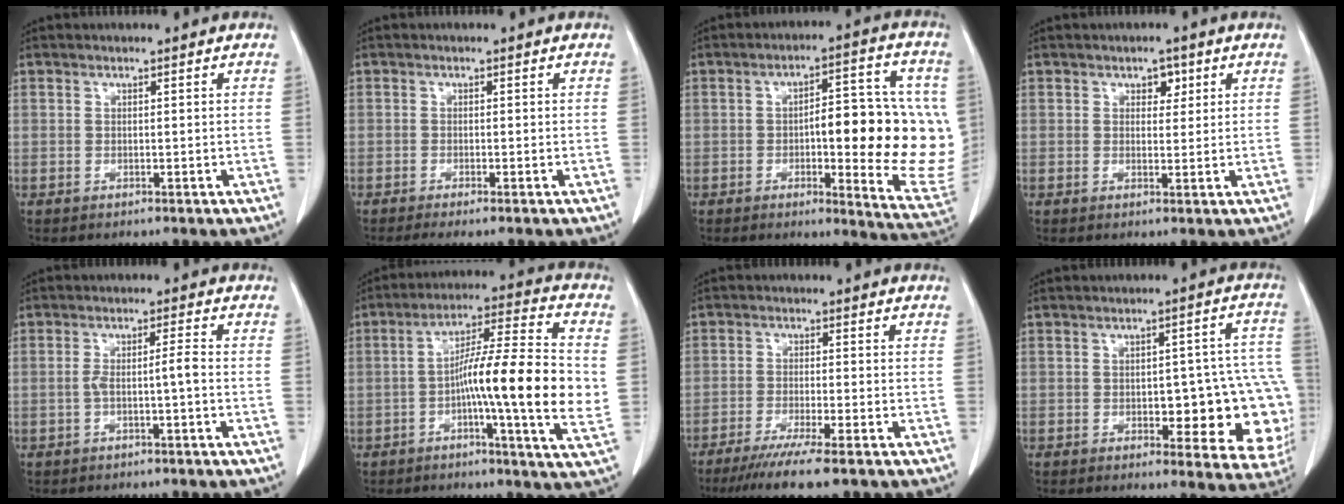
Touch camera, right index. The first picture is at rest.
{"total": 2.0, "force": [-1.5, -0.2, 1.3], "torque": [-0.021, -0.003, -0.027]}
{"total": 18.2, "force": [-0.6, 4.4, 17.6], "torque": [-0.177, 0.017, 0.004]}
{"total": 2.3, "force": [1.1, 1.5, 1.3], "torque": [-0.013, 0.002, 0.015]}
{"total": 3.0, "force": [-1.0, -0.2, 2.8], "torque": [-0.051, 0.012, -0.014]}
{"total": 16.6, "force": [-1.7, 0.3, 16.5], "torque": [-0.261, 0.003, -0.038]}
{"total": 8.6, "force": [-6.5, -0.3, 5.7], "torque": [-0.086, -0.021, -0.103]}
{"total": 15.4, "force": [-2.9, 5.9, 14.0], "torque": [-0.110, 0.029, -0.021]}